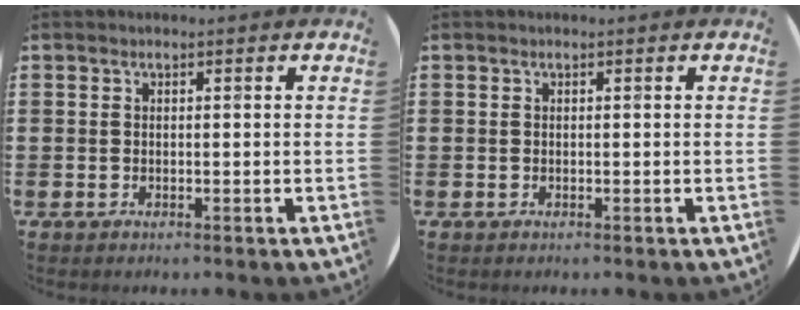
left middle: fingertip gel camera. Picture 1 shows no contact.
{"total": 0.0}